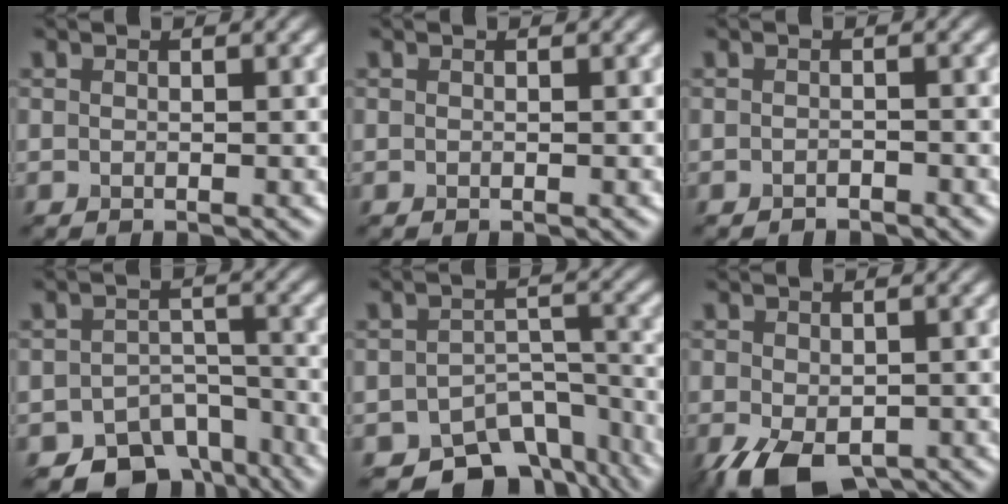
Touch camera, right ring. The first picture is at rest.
{"total": 0.0}
{"total": 0.7, "force": [-0.7, 0.2, 0.2], "torque": [-0.002, 0.002, -0.012]}
{"total": 7.9, "force": [-6.0, 4.6, 2.3], "torque": [-0.013, -0.010, -0.080]}
{"total": 9.0, "force": [-7.0, 4.7, 3.1], "torque": [-0.032, -0.007, -0.094]}
{"total": 7.3, "force": [-3.8, 4.1, 4.7], "torque": [-0.092, -0.026, -0.053]}